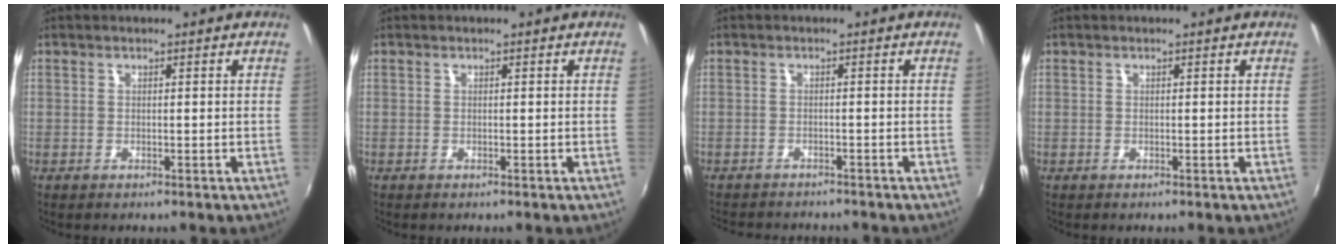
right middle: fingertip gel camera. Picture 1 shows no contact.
{"total": 0.0}
{"total": 6.5, "force": [-6.1, 1.4, 1.9], "torque": [-0.051, -0.016, -0.091]}
{"total": 0.0}